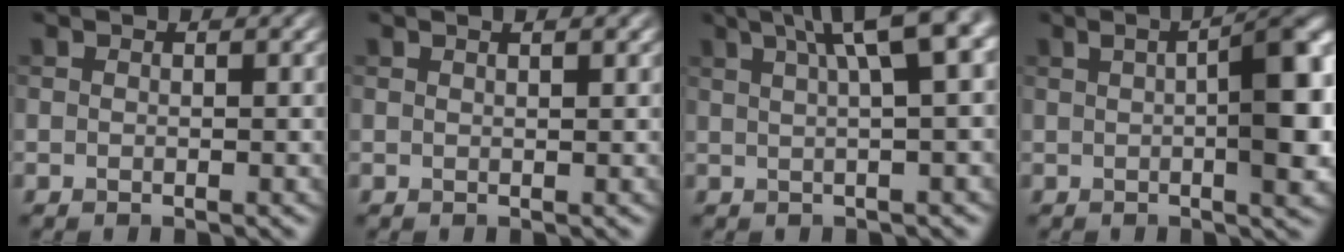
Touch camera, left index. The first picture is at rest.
{"total": 1.3, "force": [1.0, 0.4, 0.9], "torque": [-0.010, 0.001, 0.006]}
{"total": 9.8, "force": [4.5, 3.3, 8.0], "torque": [-0.070, 0.045, 0.041]}
{"total": 8.3, "force": [0.9, 2.3, 8.0], "torque": [-0.093, 0.009, 0.016]}